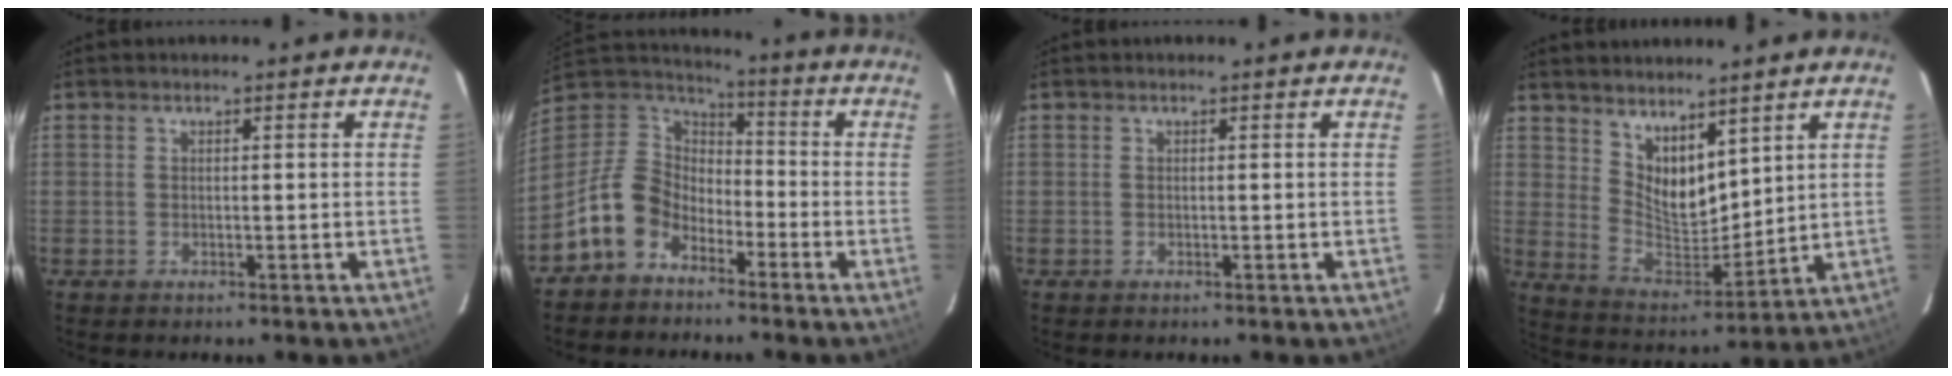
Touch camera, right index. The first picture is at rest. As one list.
[{"total": 12.0, "force": [-7.5, 8.0, 4.8], "torque": [-0.114, 0.029, -0.150]}, {"total": 0.0}, {"total": 10.0, "force": [6.7, 4.9, 5.5], "torque": [-0.091, -0.010, 0.138]}]